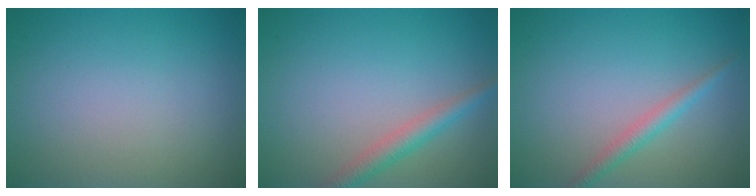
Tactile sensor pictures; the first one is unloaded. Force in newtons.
{"total": 2.5, "press": 2.5, "slide": 0.0}
{"total": 1.8, "press": 1.8, "slide": 0.0}